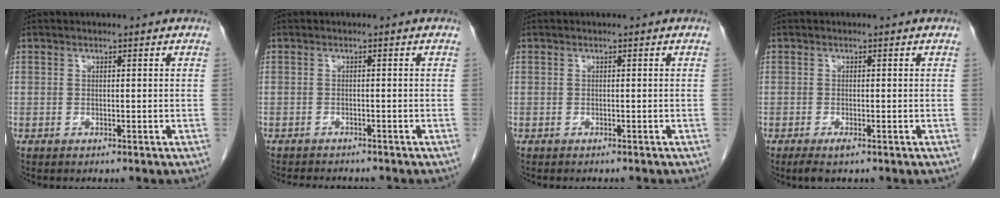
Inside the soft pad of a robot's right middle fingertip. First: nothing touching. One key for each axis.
{"total": 5.1, "fx": -4.7, "fy": 1.1, "fz": 1.7, "tx": -0.025, "ty": -0.010, "tz": -0.065}
{"total": 2.0, "fx": -1.8, "fy": 0.3, "fz": 0.8, "tx": -0.012, "ty": -0.002, "tz": -0.020}
{"total": 1.8, "fx": -1.1, "fy": 0.4, "fz": 1.4, "tx": -0.030, "ty": -0.005, "tz": -0.020}